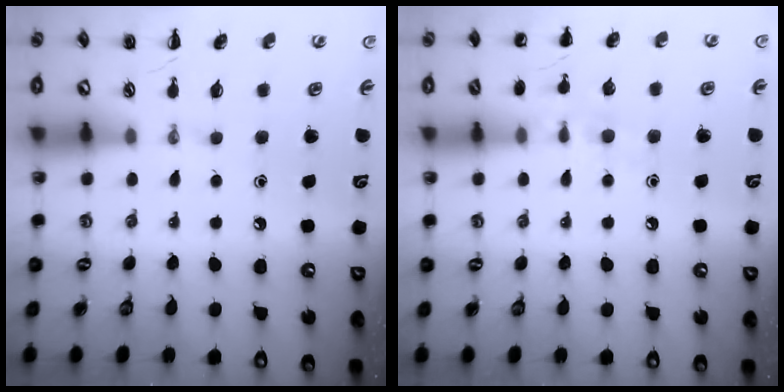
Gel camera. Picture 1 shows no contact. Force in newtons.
{"total": 8.3, "press": 8.2, "slide": 1.5}